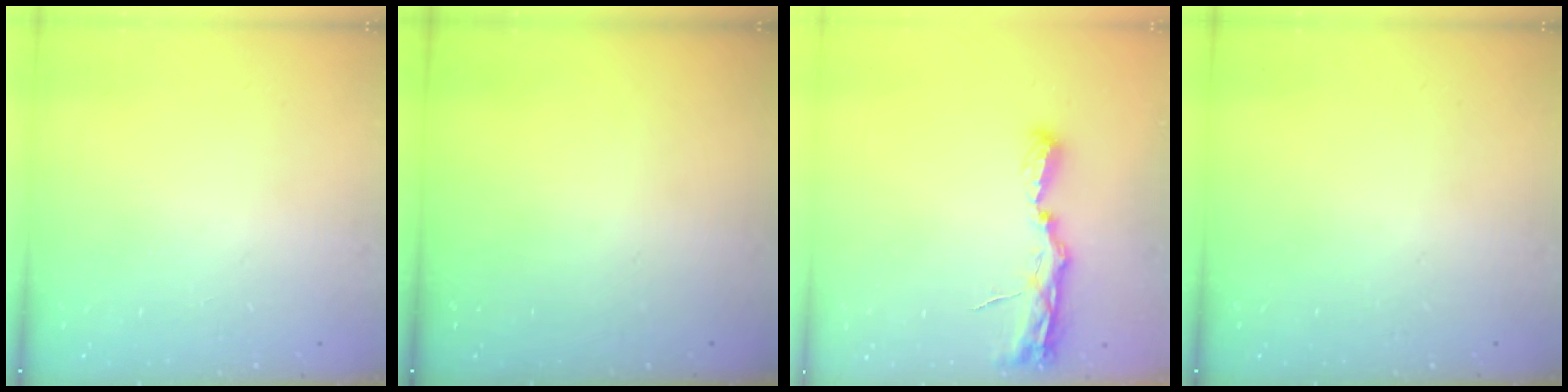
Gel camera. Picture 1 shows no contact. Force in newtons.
{"total": 0.0}
{"total": 7.6, "press": 7.6, "slide": 0.9}
{"total": 0.0}